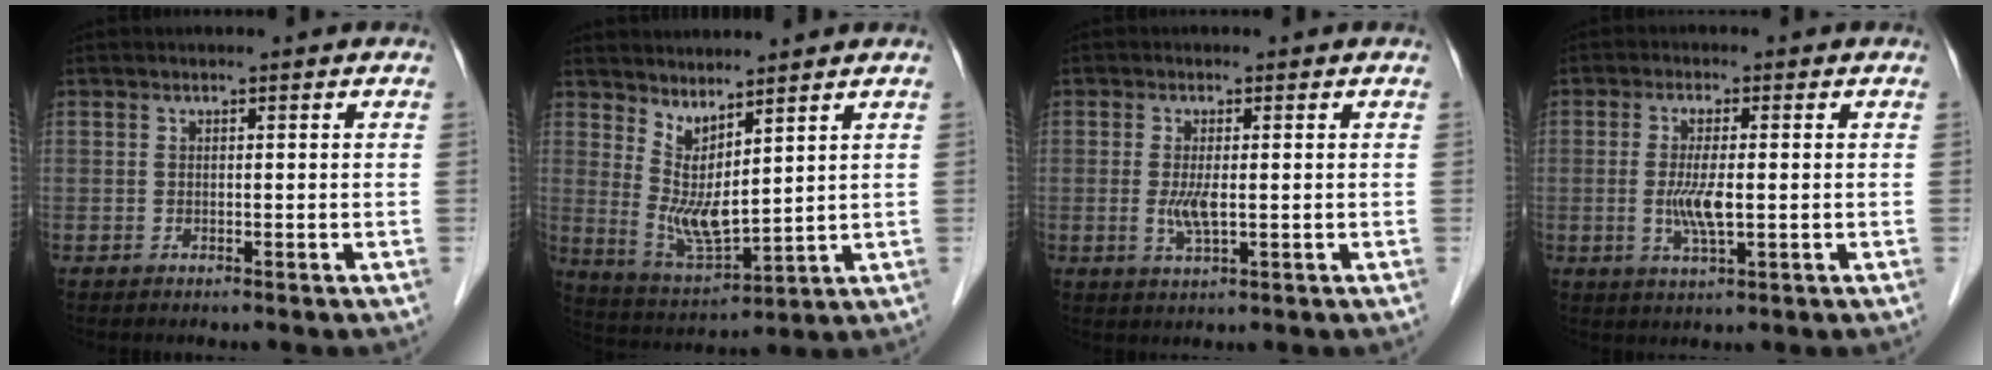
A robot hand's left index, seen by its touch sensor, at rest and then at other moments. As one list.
[{"total": 6.9, "force": [3.7, 1.5, 5.6], "torque": [-0.120, -0.018, 0.088]}, {"total": 3.3, "force": [-0.3, 0.8, 3.2], "torque": [-0.069, -0.005, -0.003]}, {"total": 5.2, "force": [-0.4, 0.7, 5.1], "torque": [-0.109, -0.011, -0.008]}]